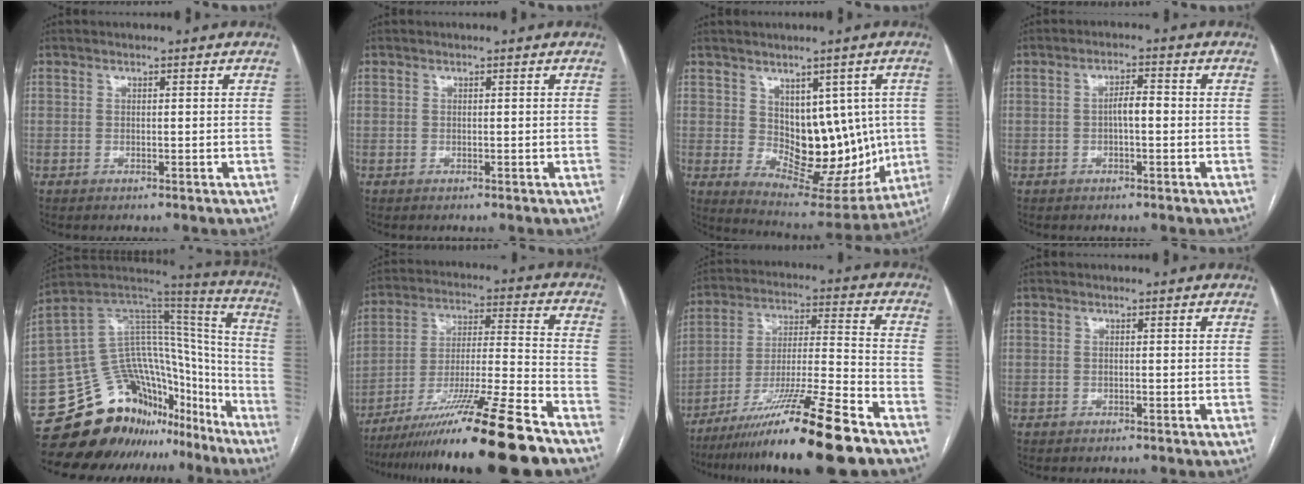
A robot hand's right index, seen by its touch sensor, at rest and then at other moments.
{"total": 0.0}
{"total": 13.3, "force": [0.5, 7.6, 11.0], "torque": [-0.130, 0.004, 0.038]}
{"total": 3.0, "force": [-0.4, 0.8, 2.8], "torque": [-0.046, 0.008, -0.006]}
{"total": 25.3, "force": [-19.4, 13.0, 9.6], "torque": [-0.130, 0.078, -0.294]}
{"total": 21.1, "force": [-16.1, -1.3, 13.6], "torque": [-0.215, -0.031, -0.275]}
{"total": 19.3, "force": [-14.1, -0.7, 13.2], "torque": [-0.219, -0.030, -0.244]}
{"total": 0.0}